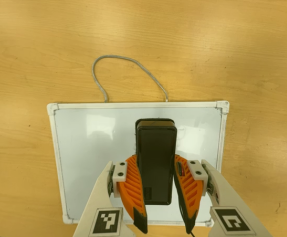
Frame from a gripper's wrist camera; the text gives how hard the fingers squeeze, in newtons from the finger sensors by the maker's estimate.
{"total": 12.0, "left": 9.0, "right": 15.0}